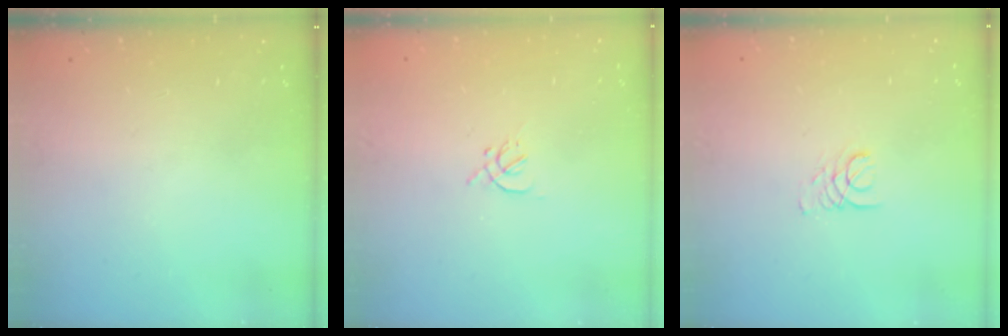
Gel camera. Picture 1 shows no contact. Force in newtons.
{"total": 1.7, "press": 1.7, "slide": 0.5}
{"total": 1.6, "press": 1.6, "slide": 0.1}